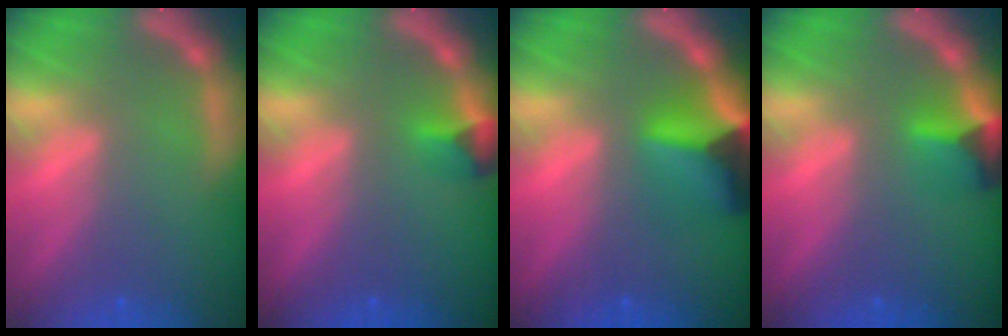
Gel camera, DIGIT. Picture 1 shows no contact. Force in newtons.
{"total": 1.9}
{"total": 7.4}
{"total": 3.4}